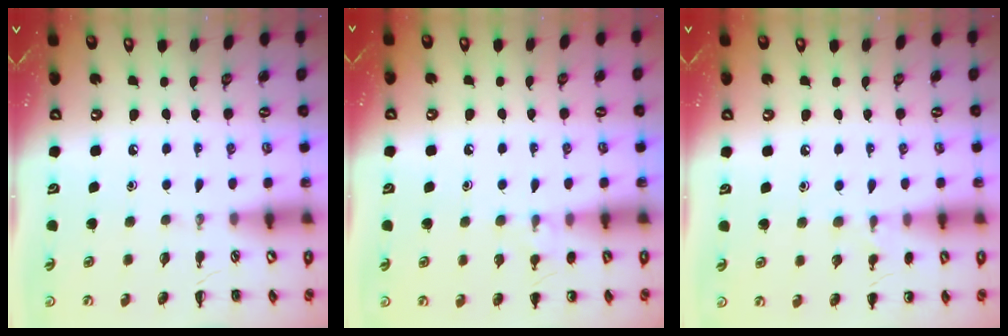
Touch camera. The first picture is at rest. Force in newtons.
{"total": 6.6, "press": 6.4, "slide": 1.7}
{"total": 5.7, "press": 5.5, "slide": 1.5}